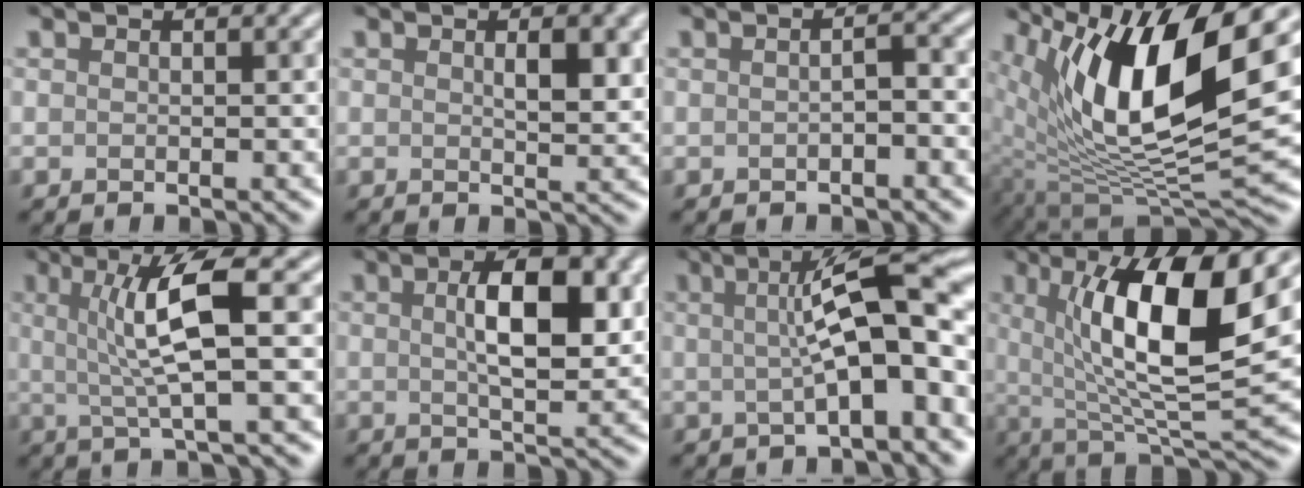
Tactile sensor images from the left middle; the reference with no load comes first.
{"total": 2.7, "force": [0.8, 0.9, 2.4], "torque": [-0.035, -0.002, 0.015]}
{"total": 1.3, "force": [-0.5, 0.3, 1.2], "torque": [-0.020, 0.004, -0.009]}
{"total": 13.6, "force": [4.8, 4.9, 11.7], "torque": [-0.206, -0.015, 0.092]}
{"total": 6.0, "force": [0.9, 0.9, 5.8], "torque": [-0.114, 0.005, 0.018]}
{"total": 6.3, "force": [1.2, 2.3, 5.7], "torque": [-0.092, 0.006, 0.021]}
{"total": 10.1, "force": [0.7, 2.4, 9.7], "torque": [-0.126, 0.021, 0.002]}
{"total": 11.4, "force": [2.9, 2.9, 10.6], "torque": [-0.159, -0.009, 0.054]}